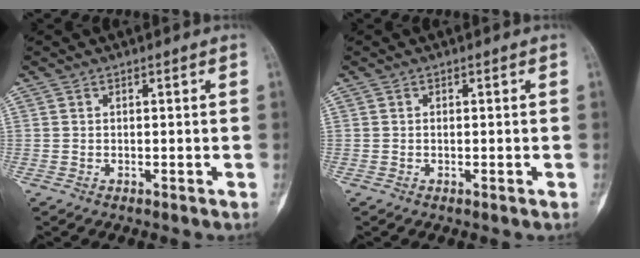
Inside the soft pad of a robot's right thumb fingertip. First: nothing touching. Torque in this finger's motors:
{"motor_torque": [-0.32, 0.06, -0.37, 0.25, -0.24]}